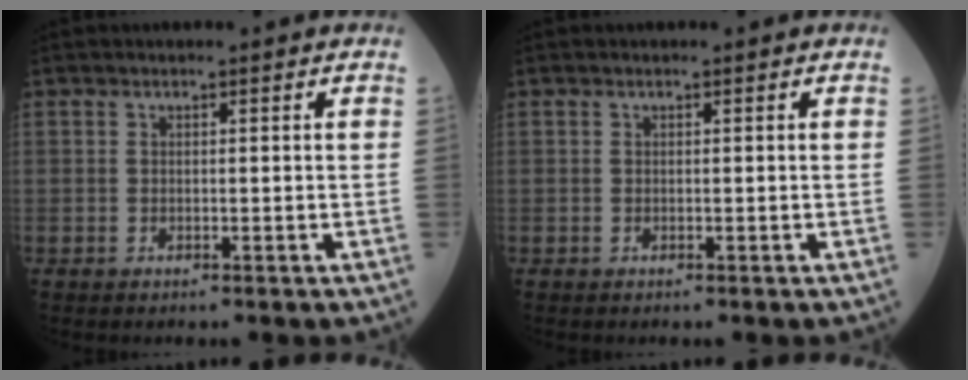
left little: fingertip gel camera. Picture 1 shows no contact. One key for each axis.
{"total": 0.0}